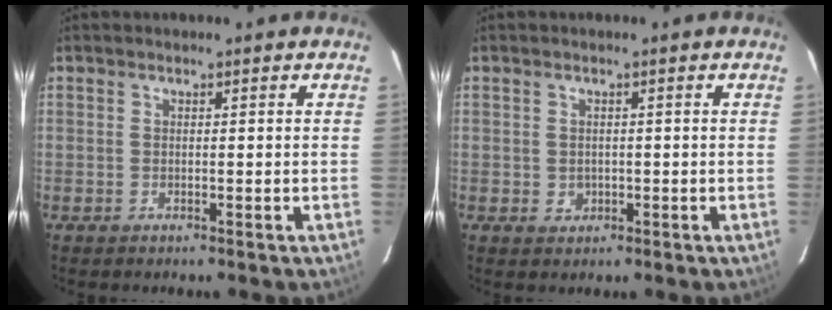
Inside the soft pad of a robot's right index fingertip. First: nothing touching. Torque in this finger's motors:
{"motor_torque": [0.12, 0.03, 0.01, 0.01]}